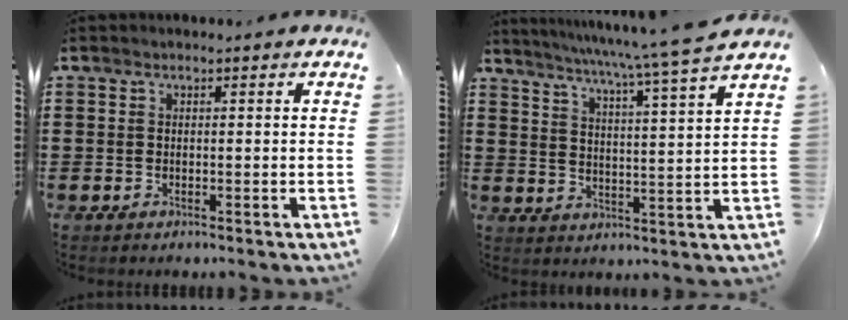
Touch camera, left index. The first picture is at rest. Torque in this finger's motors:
{"motor_torque": [1.28, -0.86, 0.06, -0.06]}